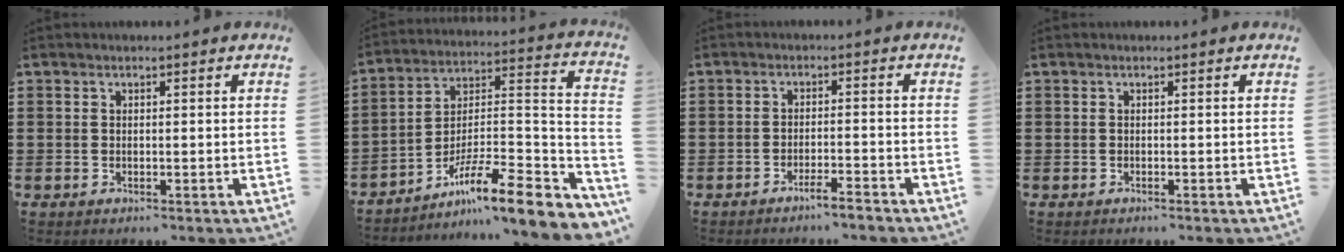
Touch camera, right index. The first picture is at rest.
{"total": 11.3, "force": [-7.5, 1.9, 8.2], "torque": [-0.125, 0.007, -0.139]}
{"total": 3.0, "force": [-2.6, -0.2, 1.3], "torque": [-0.023, -0.001, -0.051]}
{"total": 0.0}